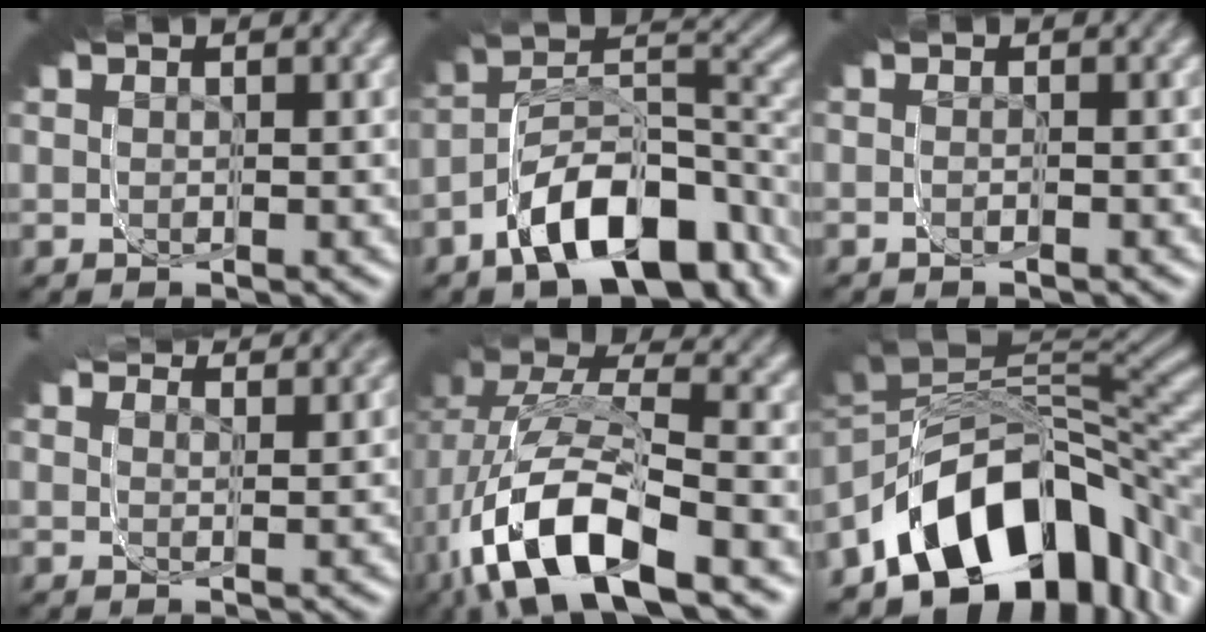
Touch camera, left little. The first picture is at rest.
{"total": 8.3, "force": [-7.6, 2.7, 2.1], "torque": [-0.054, -0.010, -0.113]}
{"total": 0.7, "force": [-0.3, -0.5, 0.4], "torque": [0.006, 0.006, -0.007]}
{"total": 3.8, "force": [2.7, 2.1, 1.6], "torque": [-0.043, 0.034, 0.029]}
{"total": 8.5, "force": [-6.1, 3.4, 4.8], "torque": [-0.115, -0.026, -0.088]}
{"total": 15.2, "force": [-9.1, 8.3, 9.0], "torque": [-0.136, -0.031, -0.132]}